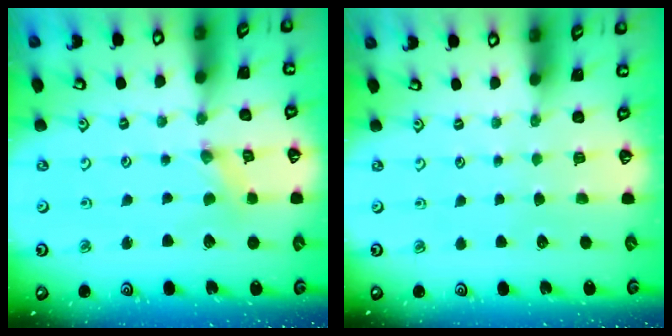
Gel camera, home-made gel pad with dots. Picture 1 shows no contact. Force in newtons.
{"total": 0.0}